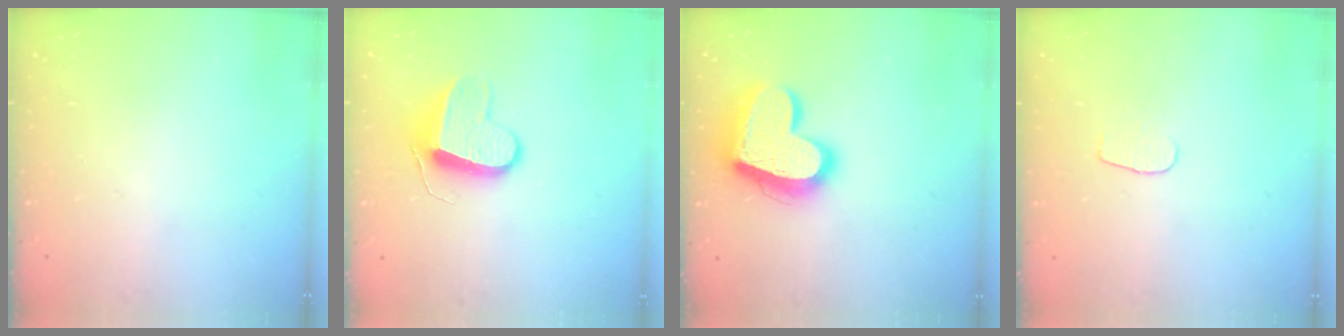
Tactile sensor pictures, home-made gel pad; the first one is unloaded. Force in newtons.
{"total": 9.7, "press": 9.7, "slide": 0.6}
{"total": 19.6, "press": 19.6, "slide": 1.5}
{"total": 3.2, "press": 3.2, "slide": 0.3}